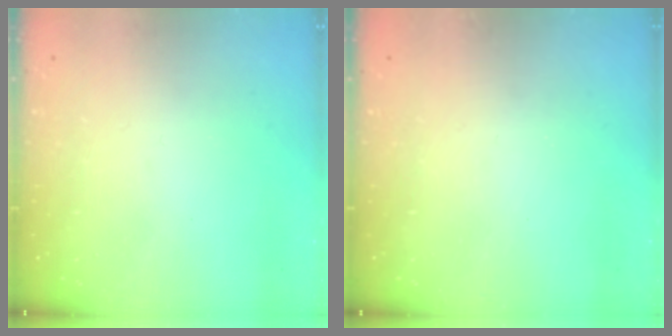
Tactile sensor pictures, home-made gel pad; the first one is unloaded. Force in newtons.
{"total": 0.0}